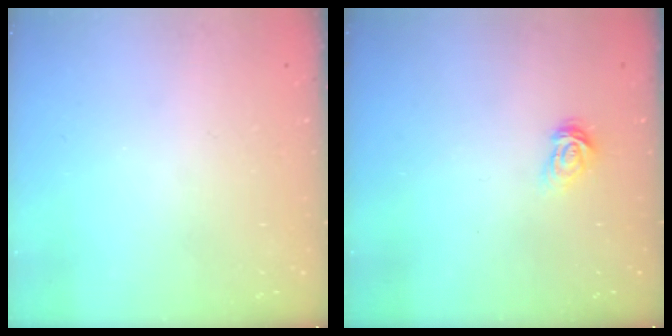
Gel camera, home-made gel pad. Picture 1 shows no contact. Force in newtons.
{"total": 3.9, "press": 3.8, "slide": 0.5}